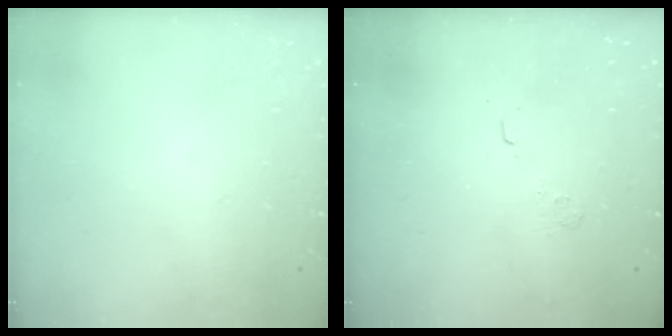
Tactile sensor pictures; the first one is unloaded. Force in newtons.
{"total": 2.7, "press": 2.3, "slide": 1.4}